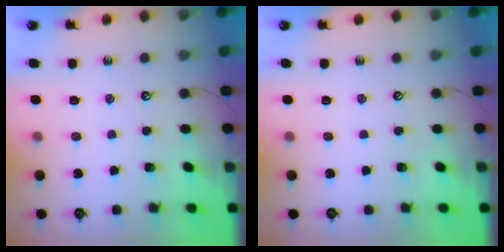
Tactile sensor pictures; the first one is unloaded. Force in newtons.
{"total": 0.0}